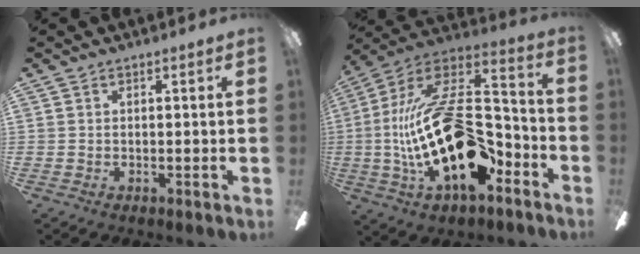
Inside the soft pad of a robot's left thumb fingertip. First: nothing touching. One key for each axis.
{"total": 27.4, "fx": -4.2, "fy": 13.2, "fz": 23.6, "tx": -0.480, "ty": 0.021, "tz": -0.067}